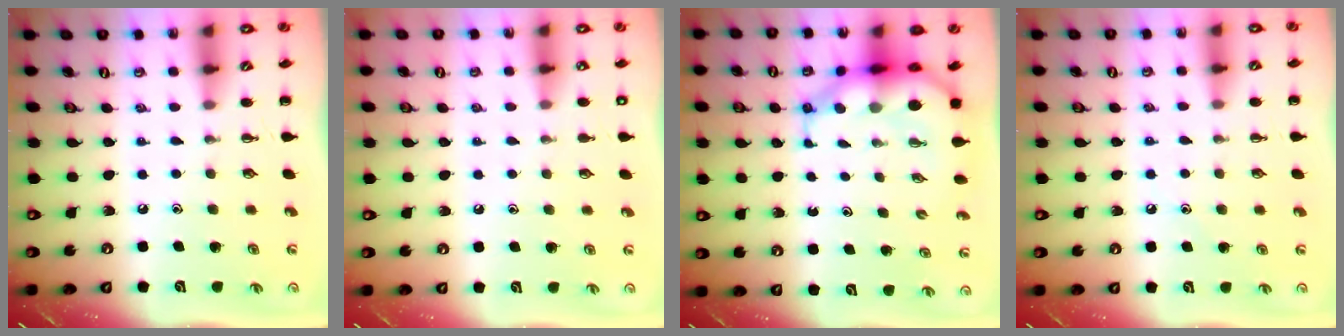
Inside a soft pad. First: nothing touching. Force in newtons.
{"total": 1.1, "press": 1.1, "slide": 0.2}
{"total": 8.4, "press": 8.1, "slide": 2.2}
{"total": 7.4, "press": 7.1, "slide": 2.1}